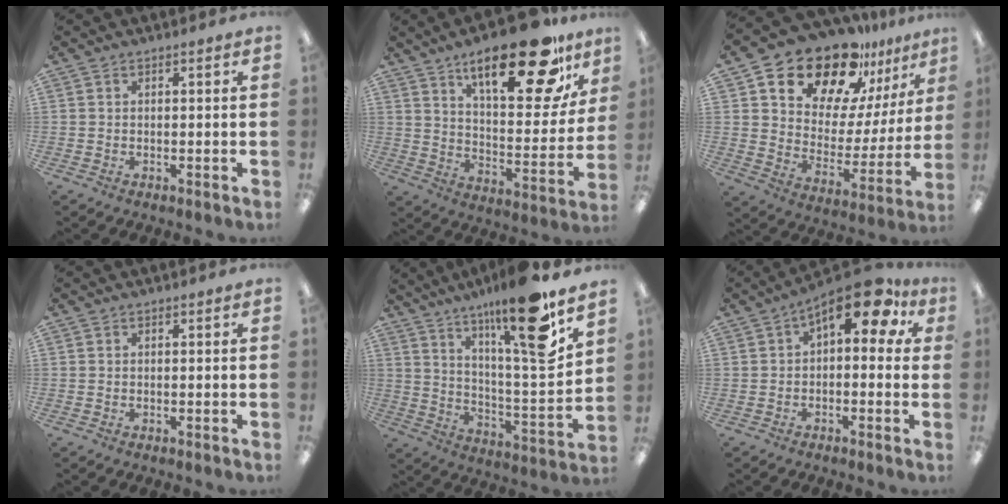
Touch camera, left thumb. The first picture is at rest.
{"total": 23.7, "force": [15.6, 8.2, 15.9], "torque": [-0.224, -0.096, 0.248]}
{"total": 20.1, "force": [16.3, 9.1, 7.3], "torque": [-0.133, -0.121, 0.290]}
{"total": 0.0}
{"total": 18.6, "force": [13.9, 1.5, 12.3], "torque": [-0.210, -0.094, 0.216]}
{"total": 12.4, "force": [5.8, 5.2, 9.6], "torque": [-0.132, -0.032, 0.092]}